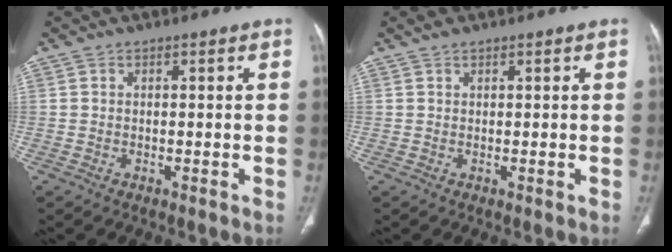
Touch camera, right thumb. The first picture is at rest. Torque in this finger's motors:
{"motor_torque": [-0.68, 0.99, 0.51, -0.06, -0.02]}